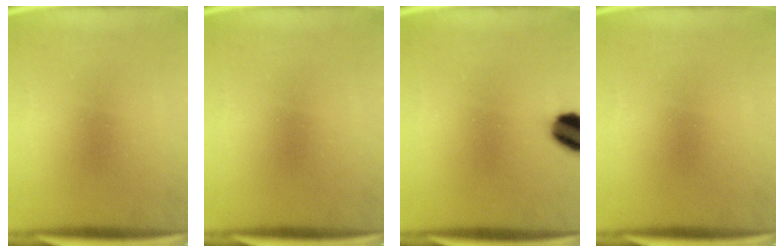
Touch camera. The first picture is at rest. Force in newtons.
{"total": 0.0}
{"total": 8.4}
{"total": 0.0}